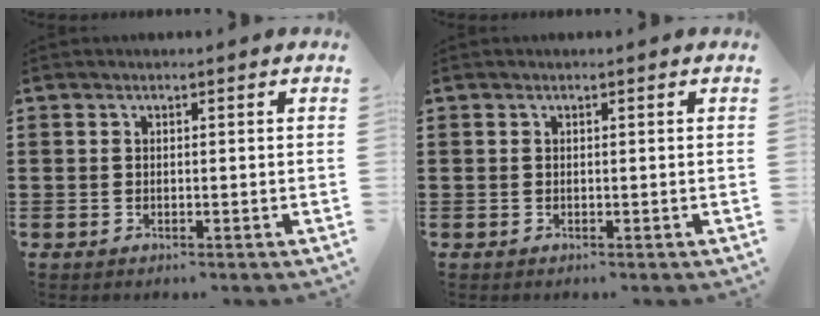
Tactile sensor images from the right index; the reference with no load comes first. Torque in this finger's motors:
{"motor_torque": [-2.14, 0.00, -1.05, -0.21]}